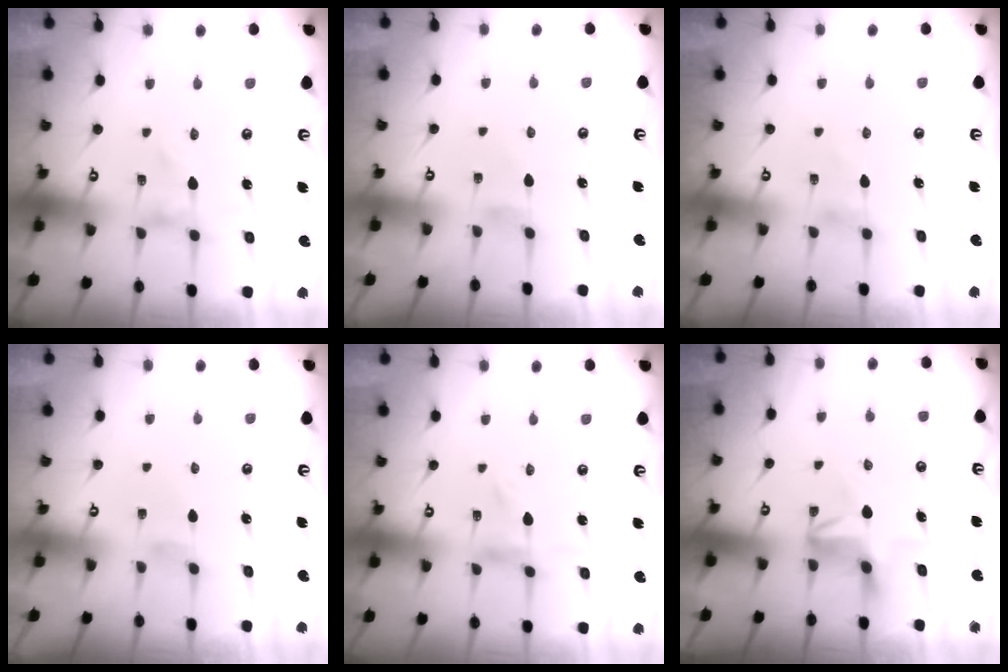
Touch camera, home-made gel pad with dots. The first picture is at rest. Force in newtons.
{"total": 0.0}
{"total": 3.1, "press": 3.1, "slide": 0.5}
{"total": 0.9, "press": 0.8, "slide": 0.3}
{"total": 0.7, "press": 0.6, "slide": 0.3}
{"total": 5.5, "press": 5.1, "slide": 2.2}